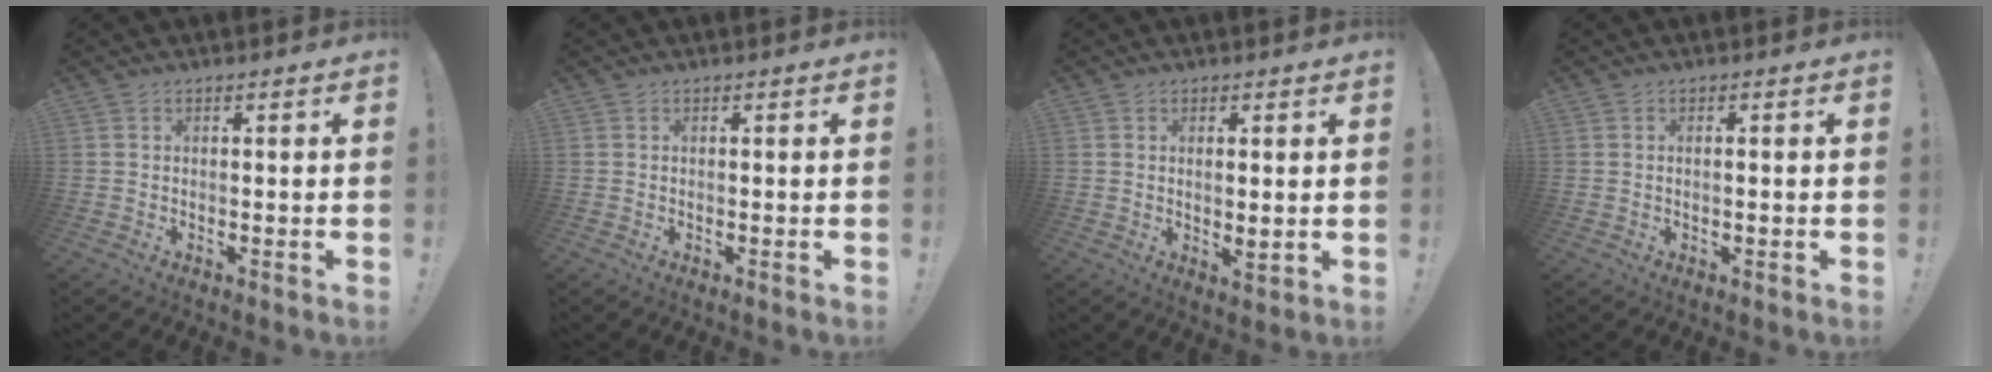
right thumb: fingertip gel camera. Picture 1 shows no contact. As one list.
[{"total": 0.0}, {"total": 2.9, "force": [1.4, 0.7, 2.5], "torque": [-0.026, -0.016, 0.021]}, {"total": 0.8, "force": [-0.2, 0.2, 0.8], "torque": [-0.007, -0.003, -0.005]}]